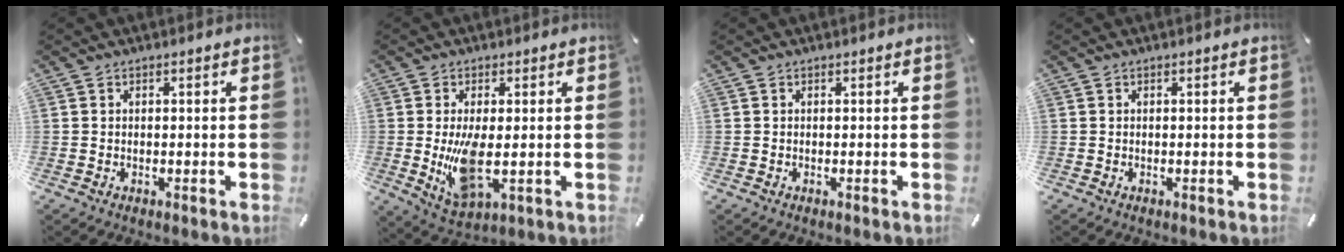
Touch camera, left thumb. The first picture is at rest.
{"total": 9.8, "force": [-0.2, 4.3, 8.9], "torque": [-0.199, -0.027, -0.005]}
{"total": 0.0}
{"total": 0.0}